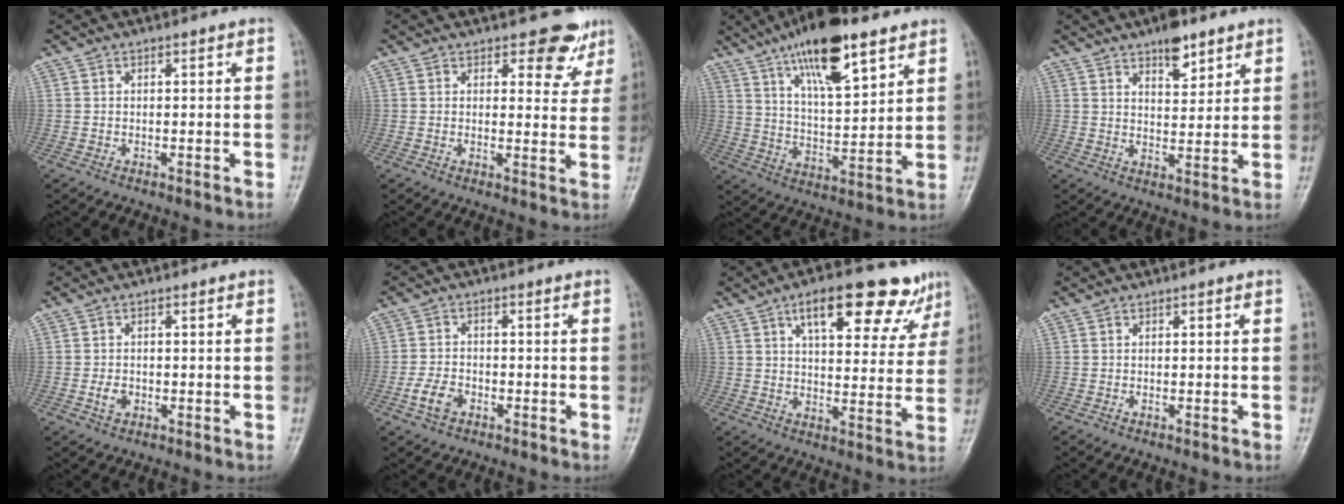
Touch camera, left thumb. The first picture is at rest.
{"total": 5.9, "force": [4.4, 3.3, 2.4], "torque": [0.004, -0.030, 0.046]}
{"total": 17.0, "force": [10.5, 5.4, 12.2], "torque": [-0.182, -0.044, 0.182]}
{"total": 6.8, "force": [4.7, 2.8, 4.0], "torque": [-0.038, -0.028, 0.071]}
{"total": 2.4, "force": [-0.6, 1.8, 1.5], "torque": [-0.021, 0.002, -0.010]}
{"total": 4.4, "force": [-2.0, 3.0, 2.6], "torque": [-0.049, 0.012, -0.039]}
{"total": 16.5, "force": [9.8, 6.7, 11.5], "torque": [-0.116, -0.022, 0.140]}
{"total": 0.0}